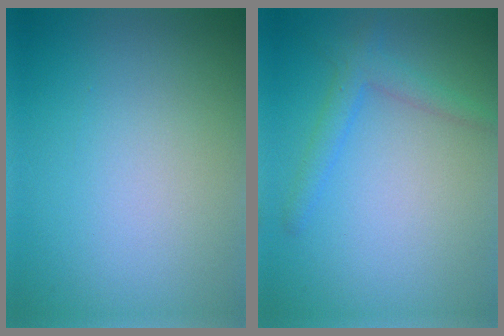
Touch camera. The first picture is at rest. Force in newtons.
{"total": 2.4, "press": 2.4, "slide": 0.1}